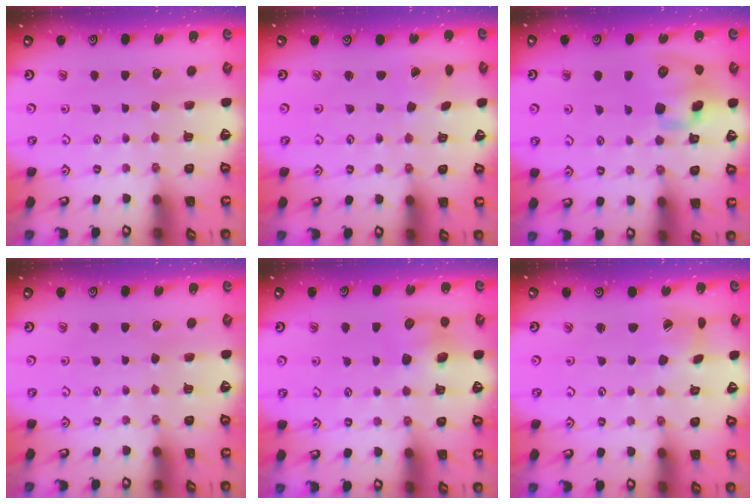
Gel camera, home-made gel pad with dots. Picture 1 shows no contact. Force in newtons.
{"total": 0.9, "press": 0.8, "slide": 0.4}
{"total": 12.6, "press": 12.5, "slide": 2.1}
{"total": 0.0}
{"total": 8.3, "press": 8.3, "slide": 0.3}
{"total": 4.6, "press": 4.6, "slide": 0.6}